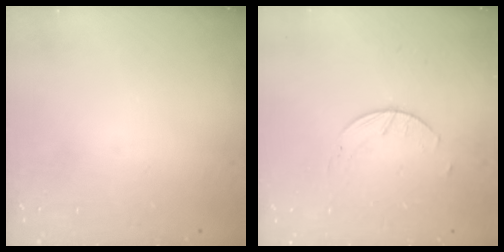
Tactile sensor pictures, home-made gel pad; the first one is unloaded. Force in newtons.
{"total": 2.0, "press": 2.0, "slide": 0.3}